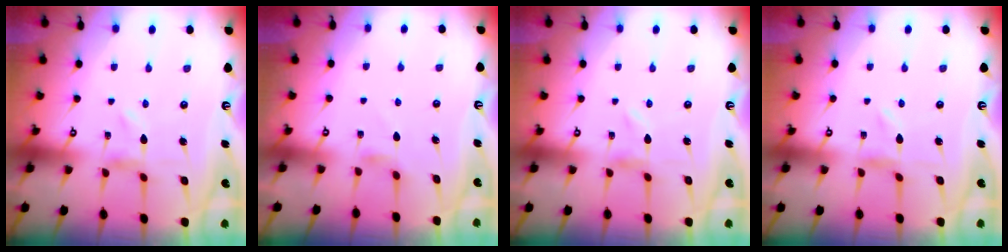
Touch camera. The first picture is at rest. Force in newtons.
{"total": 2.5, "press": 2.5, "slide": 0.4}
{"total": 0.0}
{"total": 0.6, "press": 0.6, "slide": 0.2}